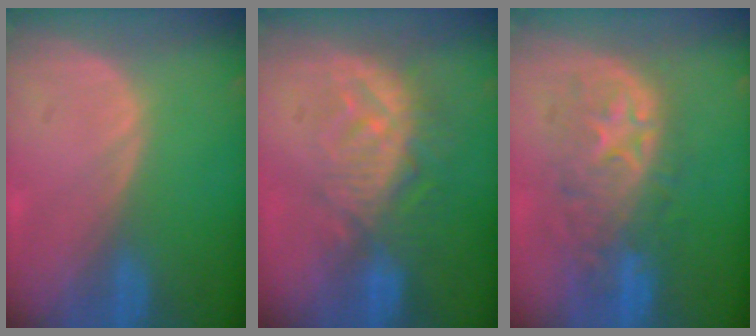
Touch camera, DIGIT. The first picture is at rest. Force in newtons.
{"total": 9.3, "press": 8.1, "slide": 4.5}
{"total": 9.5, "press": 9.0, "slide": 3.1}